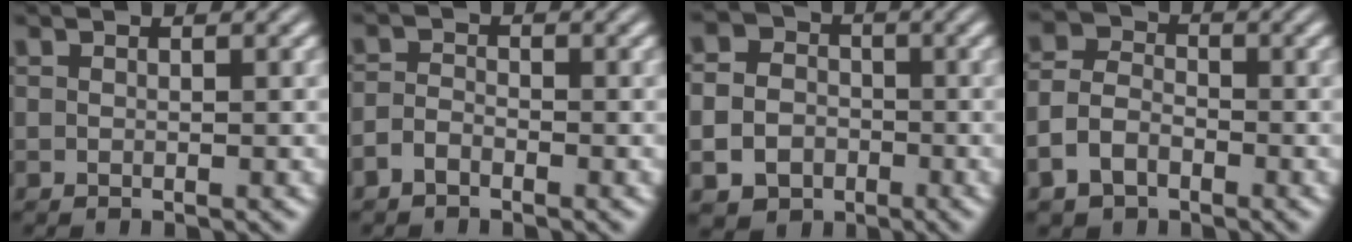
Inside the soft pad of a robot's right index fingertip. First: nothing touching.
{"total": 1.6, "force": [-1.5, -0.1, 0.2], "torque": [0.004, -0.008, -0.024]}
{"total": 8.4, "force": [-1.4, 7.8, 3.0], "torque": [-0.047, -0.027, -0.030]}
{"total": 4.5, "force": [-2.0, 3.7, 1.6], "torque": [-0.033, -0.019, -0.031]}